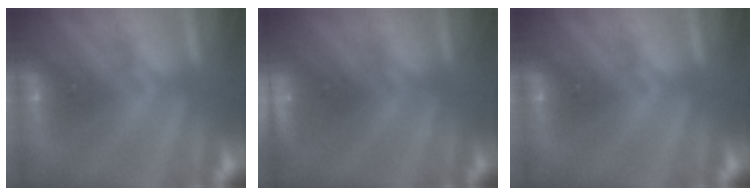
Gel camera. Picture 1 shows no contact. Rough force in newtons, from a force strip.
{"total": 2.3}
{"total": 0.0}